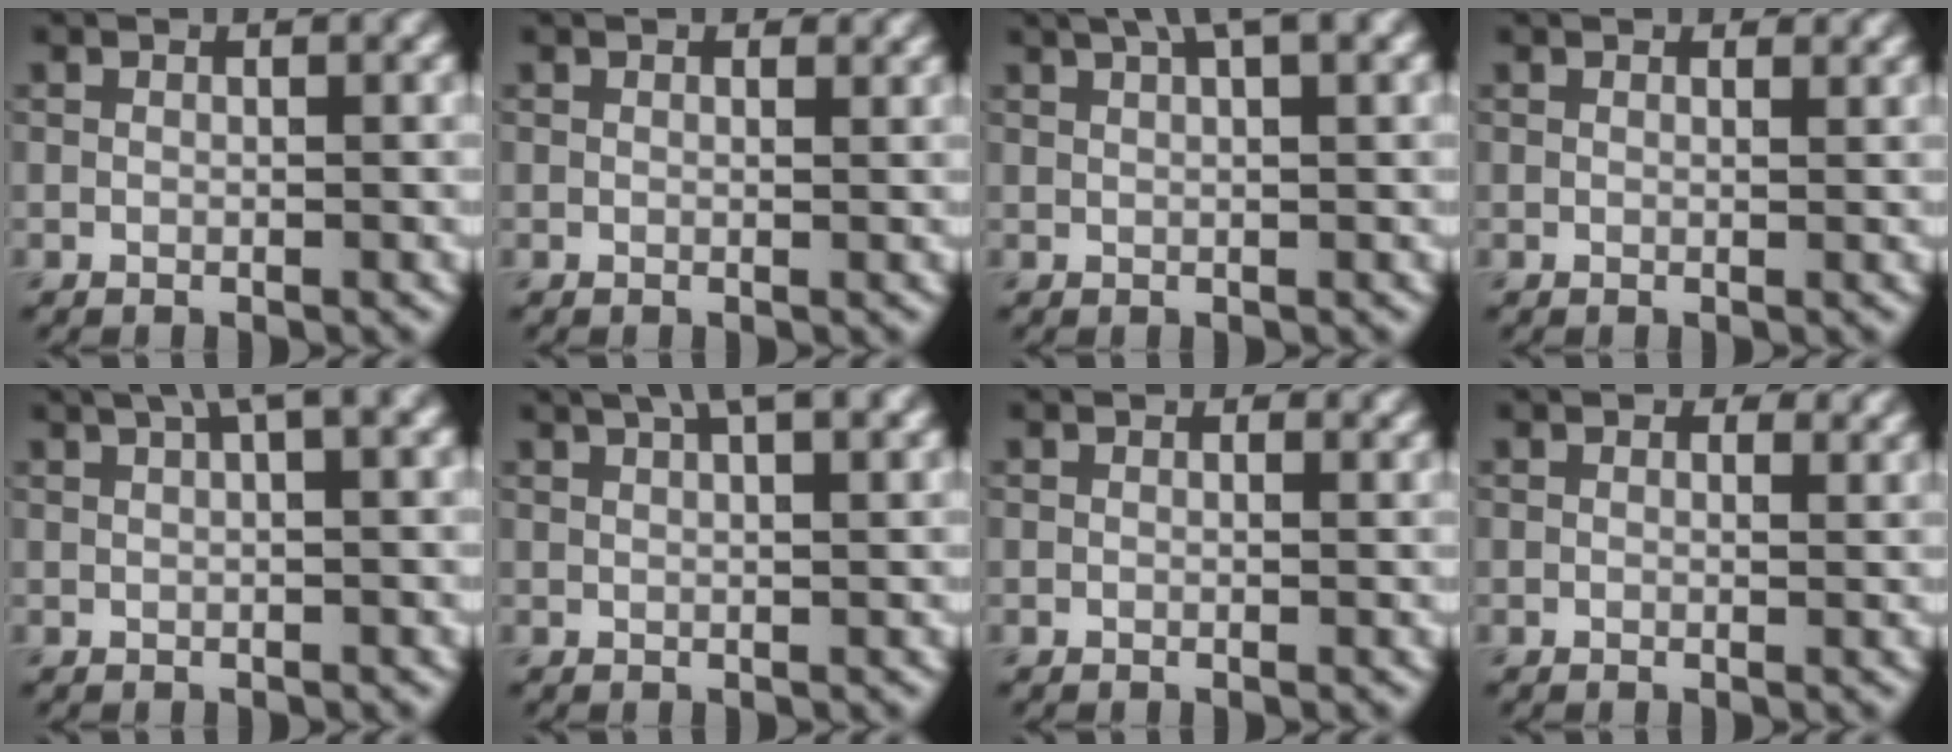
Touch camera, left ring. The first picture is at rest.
{"total": 0.9, "force": [0.7, 0.3, 0.4], "torque": [-0.007, 0.001, 0.012]}
{"total": 4.1, "force": [2.6, 0.8, 3.1], "torque": [-0.036, 0.011, 0.033]}
{"total": 1.2, "force": [1.1, 0.3, 0.3], "torque": [-0.009, -0.003, 0.014]}
{"total": 3.7, "force": [2.1, 0.7, 3.0], "torque": [-0.038, 0.018, 0.034]}
{"total": 4.5, "force": [2.9, 1.2, 3.3], "torque": [-0.029, 0.010, 0.026]}
{"total": 0.5, "force": [0.3, 0.3, 0.2], "torque": [-0.003, -0.004, 0.001]}
{"total": 1.2, "force": [0.8, 0.7, 0.7], "torque": [-0.007, -0.002, 0.009]}